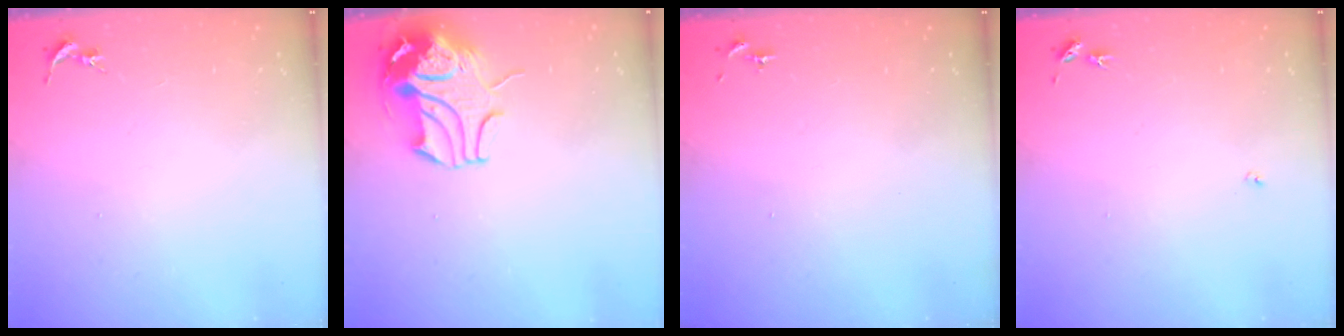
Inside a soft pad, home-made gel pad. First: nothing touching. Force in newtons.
{"total": 9.7, "press": 9.6, "slide": 1.7}
{"total": 0.0}
{"total": 3.0, "press": 3.0, "slide": 0.4}